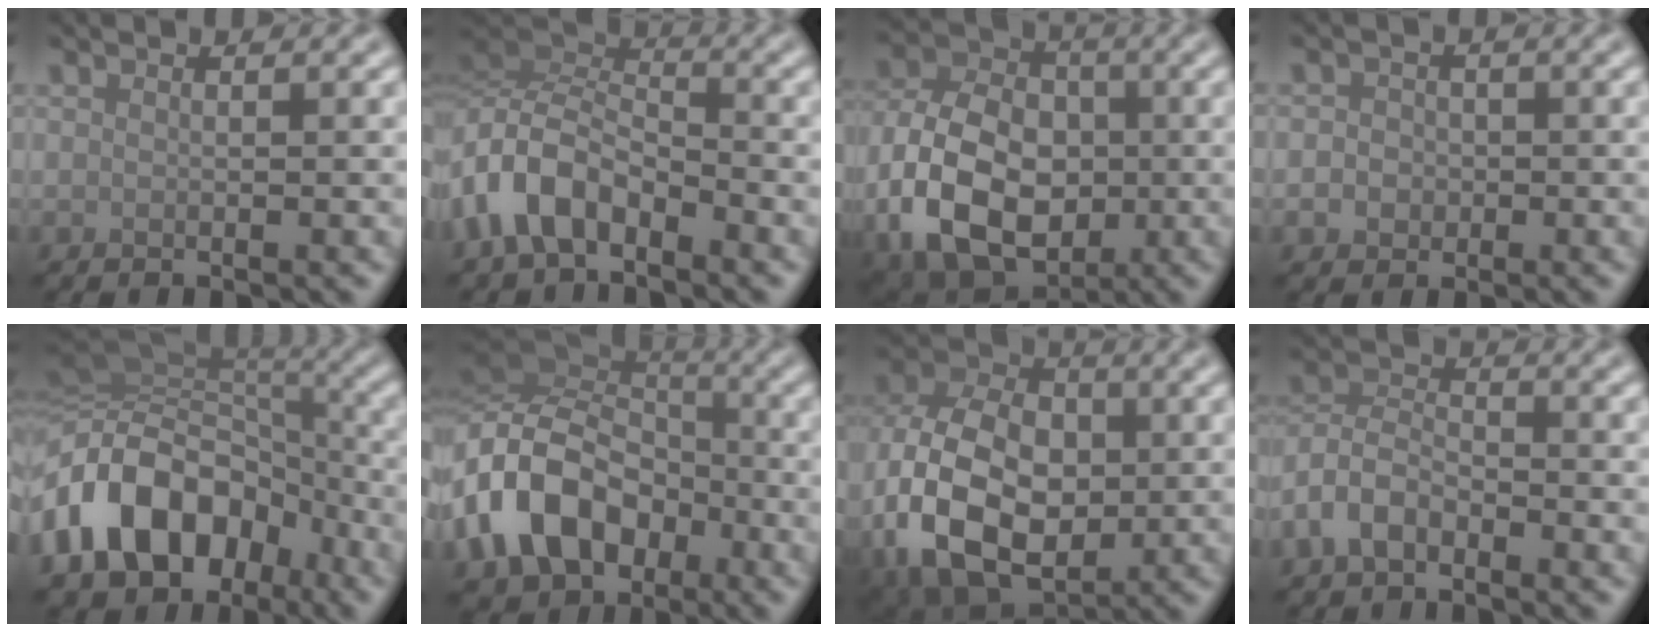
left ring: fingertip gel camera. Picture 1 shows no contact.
{"total": 5.7, "force": [-3.4, 3.2, 3.3], "torque": [-0.063, 0.005, -0.083]}
{"total": 11.5, "force": [-2.9, 8.0, 7.7], "torque": [-0.158, -0.011, -0.063]}
{"total": 2.6, "force": [-0.5, 2.4, 0.9], "torque": [0.004, 0.007, -0.024]}
{"total": 13.9, "force": [-5.6, 10.0, 8.0], "torque": [-0.154, -0.007, -0.095]}
{"total": 11.2, "force": [-4.1, 8.1, 6.7], "torque": [-0.145, -0.006, -0.090]}
{"total": 13.6, "force": [-2.3, 9.3, 9.6], "torque": [-0.211, -0.010, -0.050]}
{"total": 3.8, "force": [-2.4, 2.1, 2.0], "torque": [-0.040, 0.005, -0.059]}